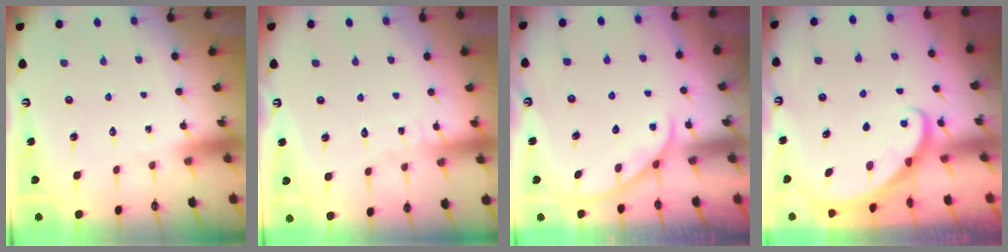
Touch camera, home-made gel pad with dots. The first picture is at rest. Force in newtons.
{"total": 4.2, "press": 4.2, "slide": 0.3}
{"total": 1.6, "press": 1.6, "slide": 0.3}
{"total": 2.0, "press": 2.0, "slide": 0.2}